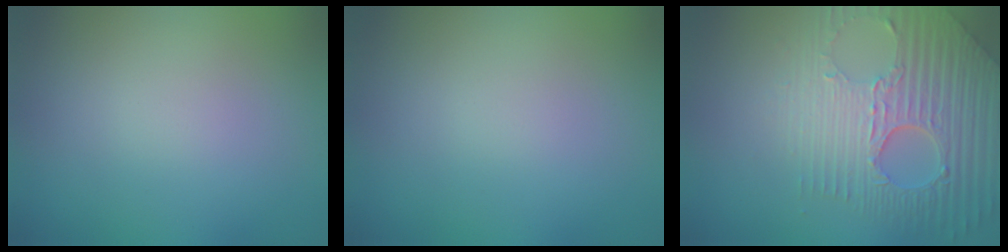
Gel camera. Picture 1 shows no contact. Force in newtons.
{"total": 0.0}
{"total": 7.6, "press": 5.5, "slide": 5.3}